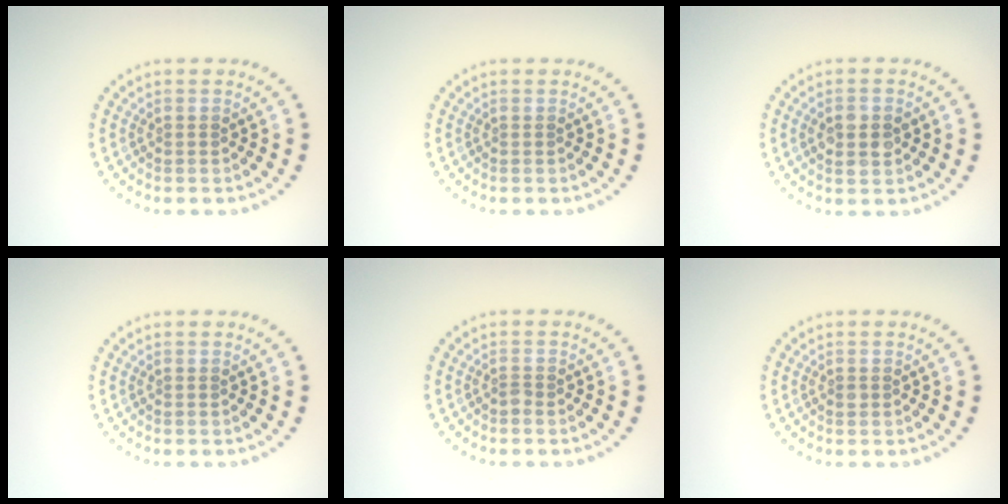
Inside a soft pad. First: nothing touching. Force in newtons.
{"total": 0.0}
{"total": 2.7, "press": 2.7, "slide": 0.2}
{"total": 0.0}
{"total": 0.6, "press": 0.4, "slide": 0.4}
{"total": 0.6, "press": 0.6, "slide": 0.1}